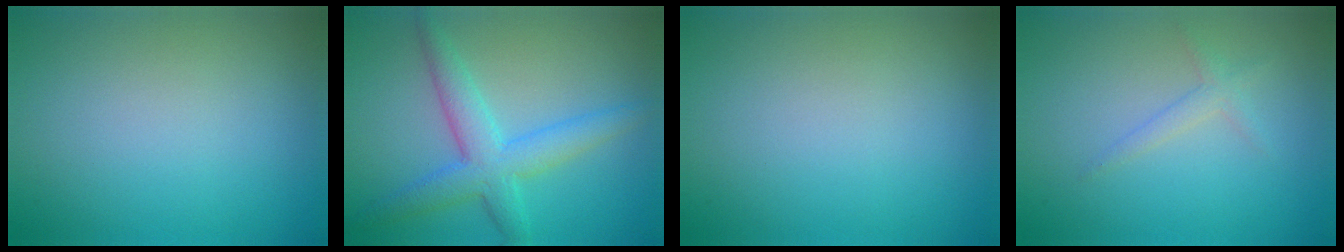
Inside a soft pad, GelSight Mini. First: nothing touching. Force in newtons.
{"total": 4.9, "press": 4.9, "slide": 0.2}
{"total": 0.0}
{"total": 1.3, "press": 1.3, "slide": 0.1}